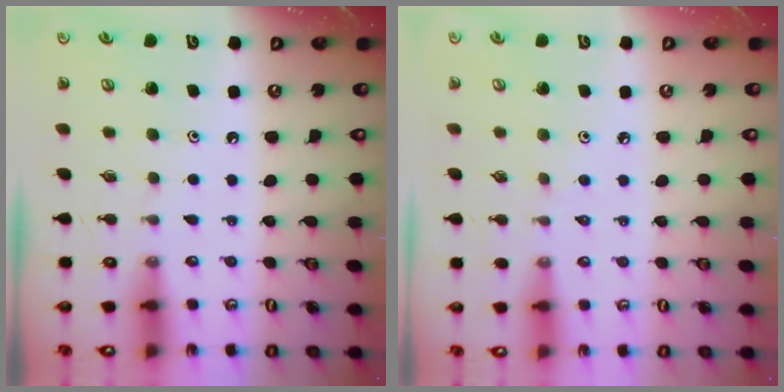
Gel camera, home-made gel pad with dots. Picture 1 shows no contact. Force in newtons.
{"total": 2.9, "press": 2.8, "slide": 0.6}